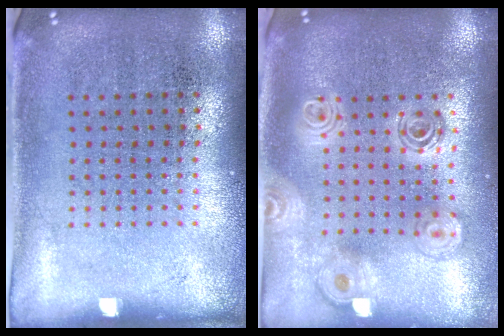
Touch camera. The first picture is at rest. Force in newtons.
{"total": 2.1, "press": 1.7, "slide": 1.3}